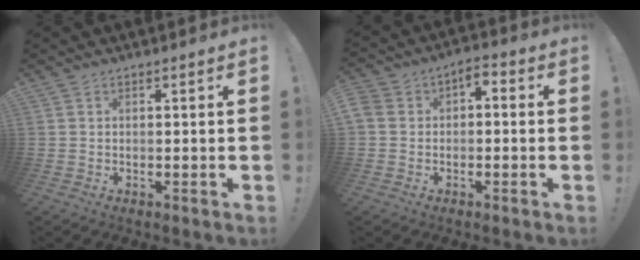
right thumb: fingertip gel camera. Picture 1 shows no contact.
{"total": 5.3, "force": [-2.7, 4.1, 2.1], "torque": [-0.046, 0.025, -0.053]}